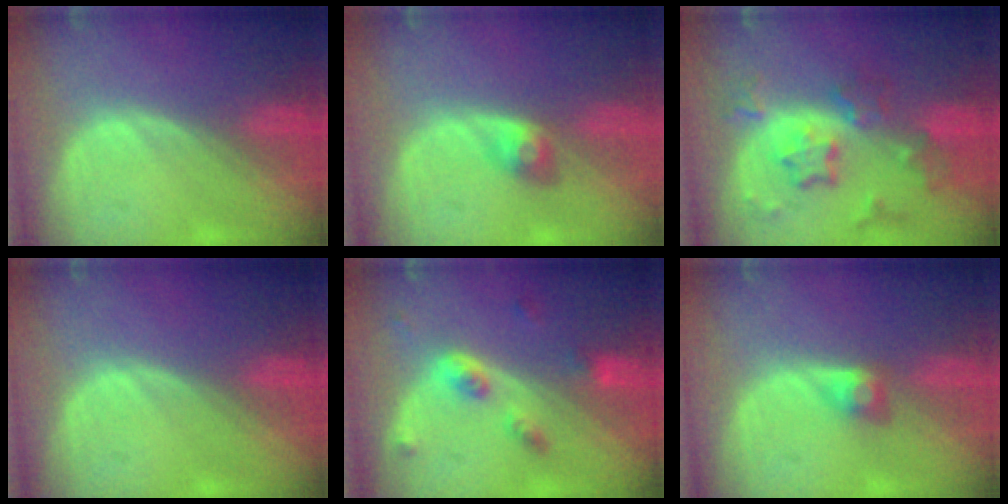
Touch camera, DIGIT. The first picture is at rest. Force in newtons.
{"total": 2.9, "press": 2.6, "slide": 1.1}
{"total": 8.4, "press": 7.5, "slide": 4.0}
{"total": 0.0}
{"total": 4.6, "press": 4.4, "slide": 1.4}
{"total": 2.7, "press": 2.5, "slide": 1.1}